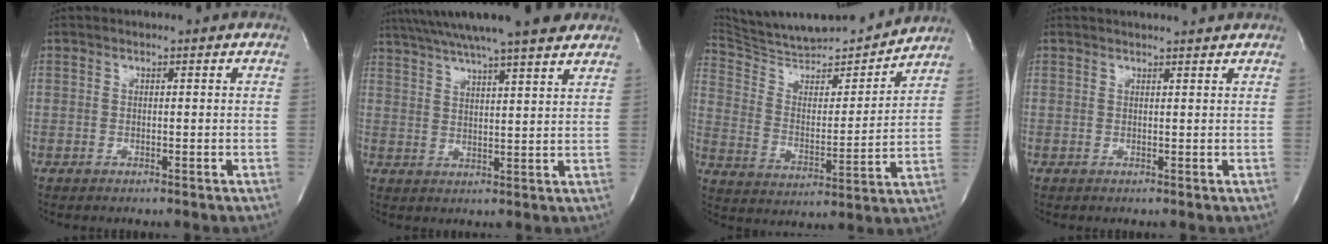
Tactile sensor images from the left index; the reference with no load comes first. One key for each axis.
{"total": 18.2, "fx": 15.2, "fy": 1.4, "fz": 10.0, "tx": -0.175, "ty": 0.029, "tz": 0.220}
{"total": 20.3, "fx": 19.1, "fy": 2.2, "fz": 6.5, "tx": -0.109, "ty": -0.020, "tz": 0.302}
{"total": 3.2, "fx": 3.1, "fy": 0.0, "fz": 0.8, "tx": -0.012, "ty": 0.010, "tz": 0.033}